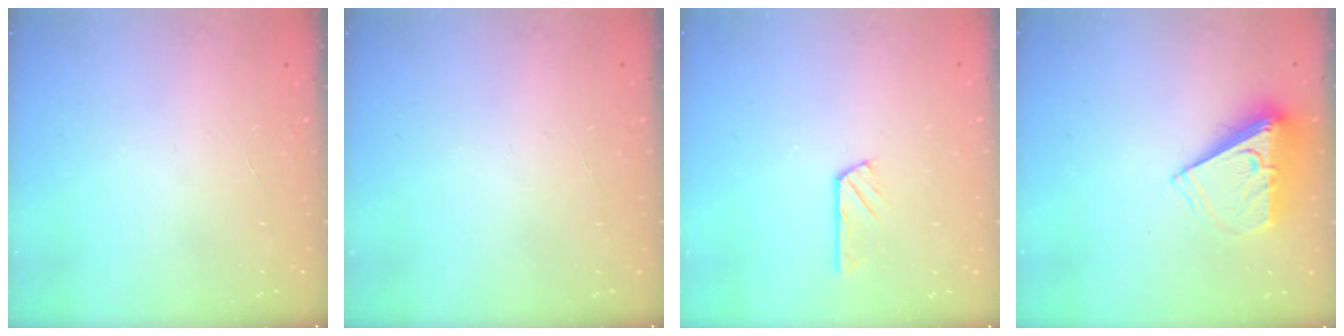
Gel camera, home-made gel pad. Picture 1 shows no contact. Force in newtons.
{"total": 0.0}
{"total": 2.9, "press": 2.9, "slide": 0.2}
{"total": 7.1, "press": 7.0, "slide": 1.0}